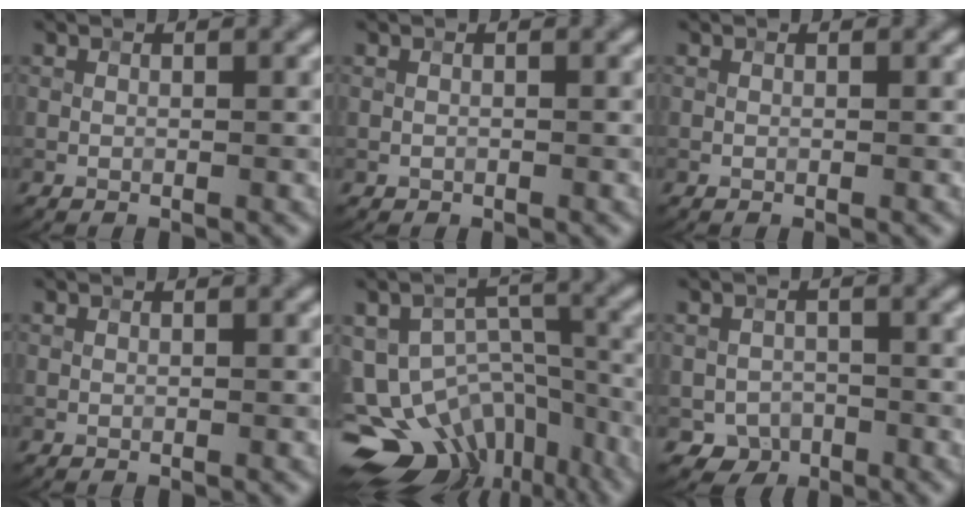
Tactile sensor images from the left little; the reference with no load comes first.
{"total": 0.0}
{"total": 0.0}
{"total": 0.0}
{"total": 15.2, "force": [-9.2, 10.2, 6.5], "torque": [-0.117, -0.021, -0.104]}
{"total": 2.8, "force": [-1.3, 2.3, 0.9], "torque": [-0.010, -0.005, -0.023]}